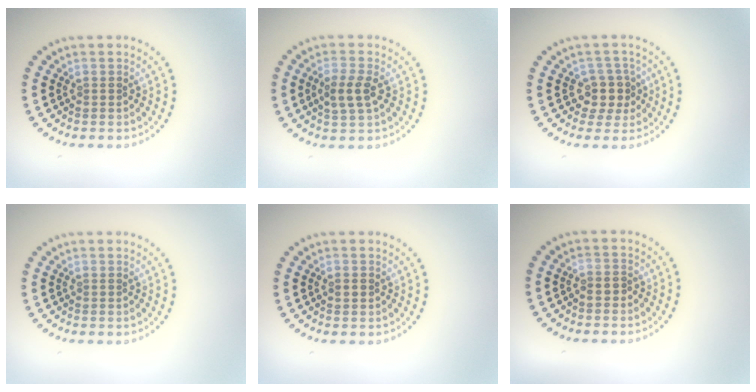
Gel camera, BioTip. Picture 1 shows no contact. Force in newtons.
{"total": 2.6, "press": 2.5, "slide": 0.6}
{"total": 2.6, "press": 2.2, "slide": 1.4}
{"total": 0.0}
{"total": 1.2, "press": 1.2, "slide": 0.1}
{"total": 0.7, "press": 0.5, "slide": 0.4}